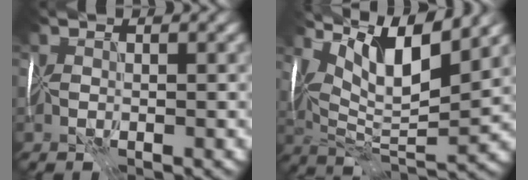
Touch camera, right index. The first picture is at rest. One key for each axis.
{"total": 10.8, "fx": 6.4, "fy": 3.1, "fz": 8.2, "tx": -0.149, "ty": 0.004, "tz": 0.118}